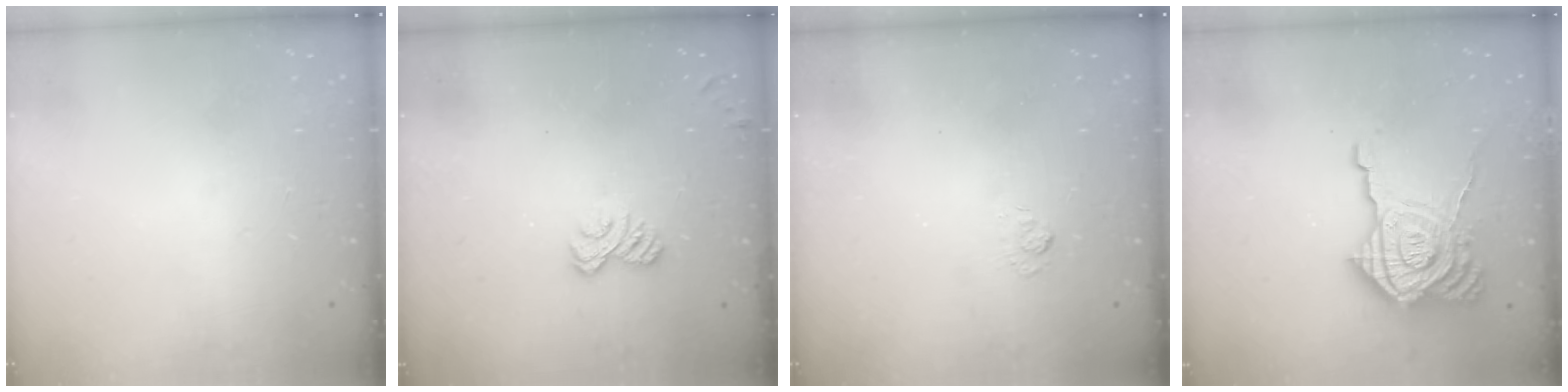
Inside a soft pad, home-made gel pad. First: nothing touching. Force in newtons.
{"total": 3.4, "press": 3.2, "slide": 1.1}
{"total": 2.7, "press": 2.3, "slide": 1.5}
{"total": 20.6, "press": 20.5, "slide": 1.6}